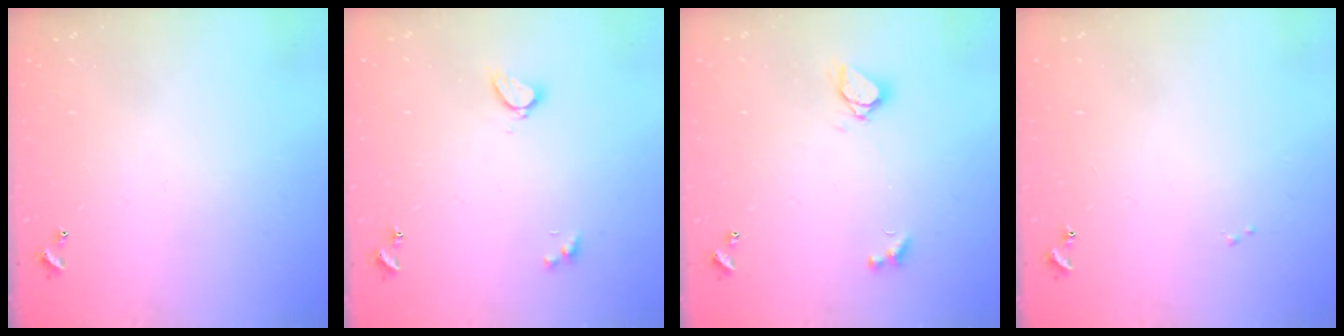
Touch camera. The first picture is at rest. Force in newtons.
{"total": 2.3, "press": 2.3, "slide": 0.3}
{"total": 2.1, "press": 2.1, "slide": 0.6}
{"total": 0.0}